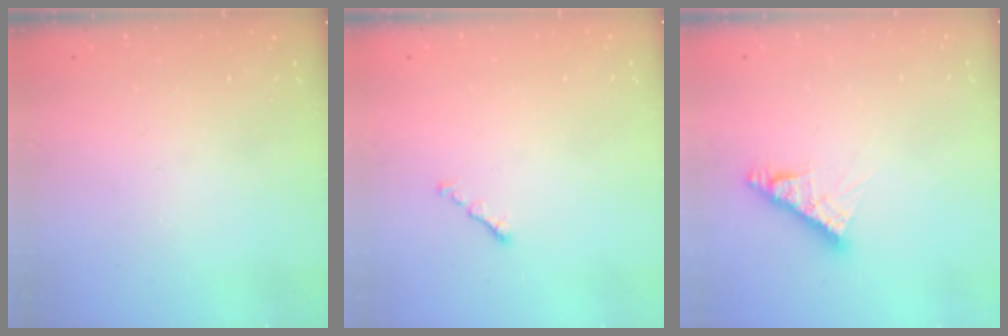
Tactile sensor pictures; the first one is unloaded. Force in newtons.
{"total": 0.8, "press": 0.6, "slide": 0.4}
{"total": 8.5, "press": 8.5, "slide": 0.7}